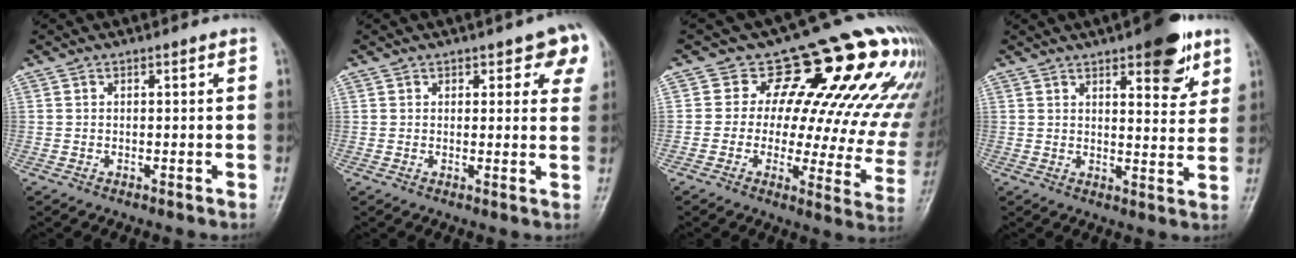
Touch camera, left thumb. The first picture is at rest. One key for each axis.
{"total": 5.8, "fx": 3.3, "fy": 3.4, "fz": 3.4, "tx": 0.009, "ty": -0.012, "tz": 0.032}
{"total": 19.8, "fx": 10.5, "fy": 10.1, "fz": 13.4, "tx": -0.113, "ty": -0.034, "tz": 0.106}
{"total": 11.0, "fx": 6.3, "fy": 4.0, "fz": 8.1, "tx": -0.079, "ty": -0.029, "tz": 0.082}